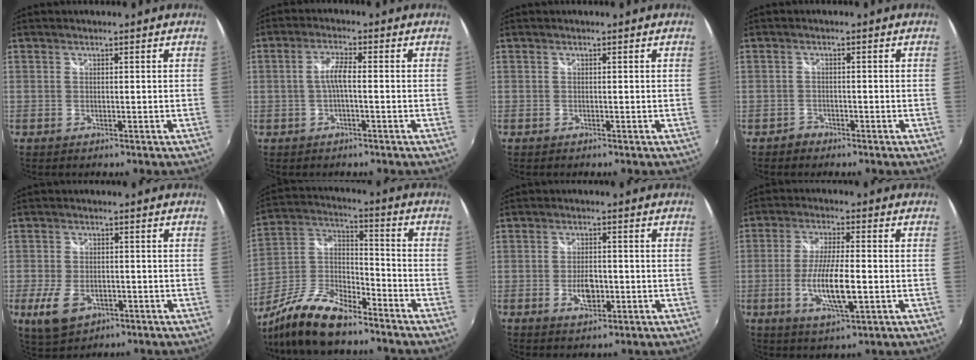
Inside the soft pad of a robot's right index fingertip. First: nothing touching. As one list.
[{"total": 3.4, "force": [-0.6, 0.4, 3.3], "torque": [-0.067, 0.007, -0.011]}, {"total": 0.0}, {"total": 2.0, "force": [-1.4, 1.3, -0.3], "torque": [0.002, 0.005, -0.024]}, {"total": 8.2, "force": [-3.6, 4.9, 5.5], "torque": [-0.131, -0.019, -0.058]}, {"total": 14.9, "force": [-10.8, 5.2, 9.0], "torque": [-0.202, -0.006, -0.205]}, {"total": 4.7, "force": [-1.4, 2.5, 3.7], "torque": [-0.073, -0.003, -0.022]}, {"total": 10.2, "force": [-2.4, 2.2, 9.6], "torque": [-0.189, -0.012, -0.043]}]